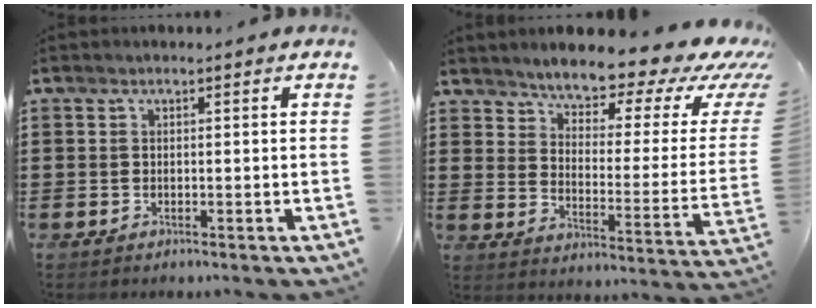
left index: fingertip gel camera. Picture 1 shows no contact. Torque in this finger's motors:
{"motor_torque": [2.14, 0.00, 1.05, 0.06]}